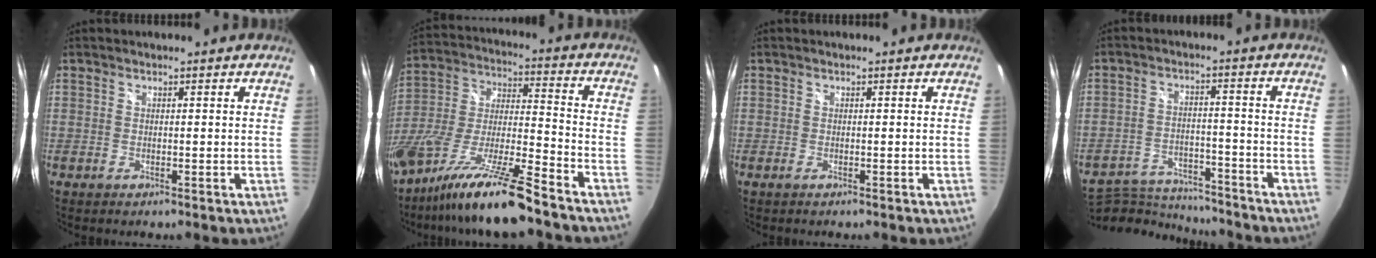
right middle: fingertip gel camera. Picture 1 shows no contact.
{"total": 18.6, "force": [-13.7, 1.2, 12.4], "torque": [-0.244, -0.034, -0.251]}
{"total": 0.5, "force": [-0.3, 0.0, 0.4], "torque": [-0.005, 0.003, -0.005]}
{"total": 18.3, "force": [-16.3, 4.7, 6.8], "torque": [-0.152, -0.006, -0.249]}